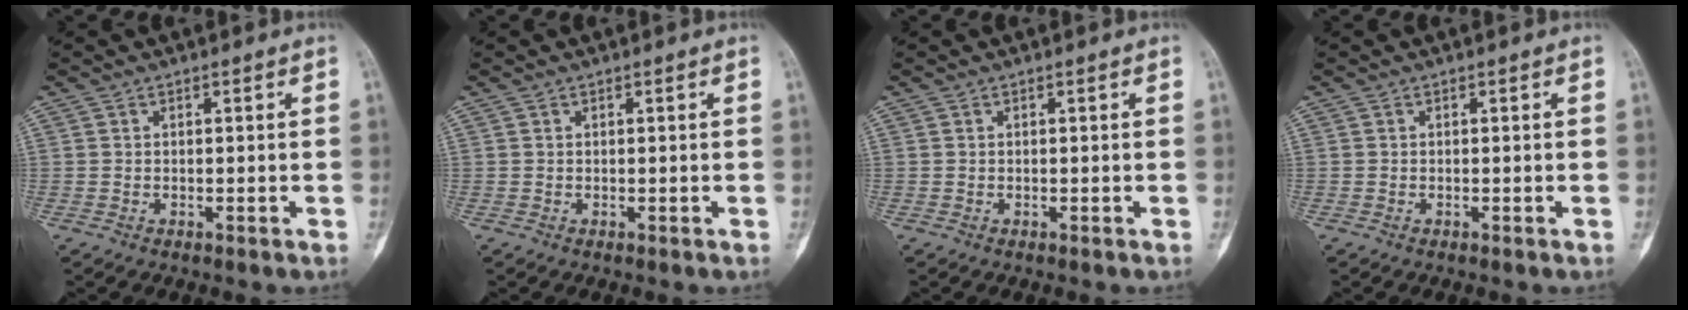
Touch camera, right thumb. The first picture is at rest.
{"total": 0.0}
{"total": 0.0}
{"total": 0.0}